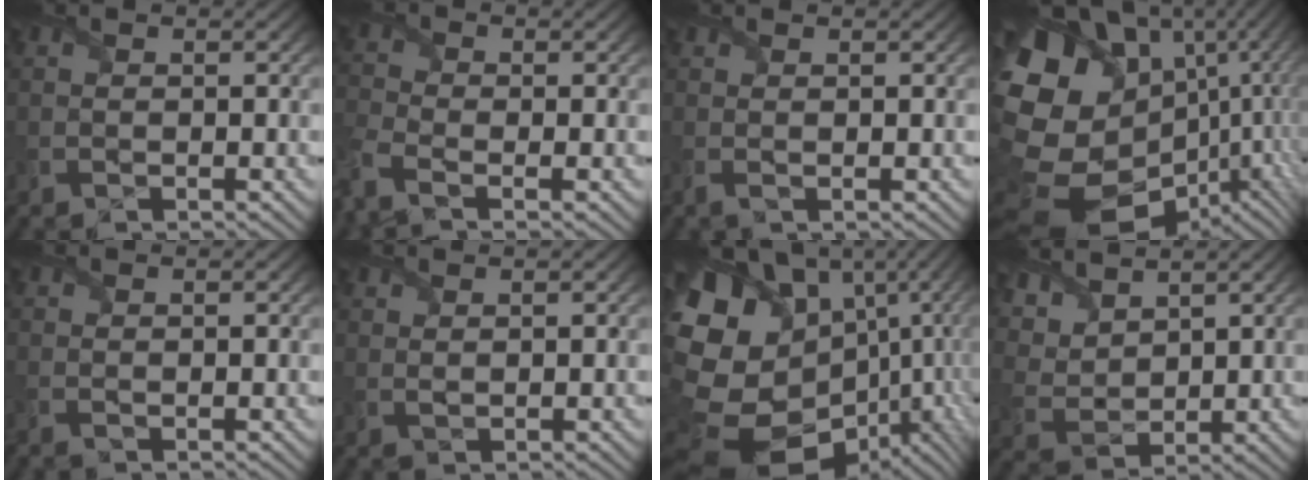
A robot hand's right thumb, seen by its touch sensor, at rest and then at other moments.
{"total": 4.7, "force": [-2.7, 2.3, 3.1], "torque": [-0.088, -0.013, -0.071]}
{"total": 0.7, "force": [0.3, 0.3, 0.6], "torque": [-0.017, 0.002, 0.004]}
{"total": 20.1, "force": [3.2, 15.5, 12.5], "torque": [-0.294, -0.033, 0.110]}
{"total": 0.8, "force": [-0.1, 0.5, 0.6], "torque": [-0.020, -0.002, -0.004]}
{"total": 1.1, "force": [1.1, 0.1, 0.1], "torque": [-0.007, 0.004, 0.023]}
{"total": 19.7, "force": [0.9, 15.7, 11.9], "torque": [-0.275, -0.025, 0.062]}
{"total": 7.1, "force": [5.1, 3.5, 3.4], "torque": [-0.115, 0.011, 0.101]}